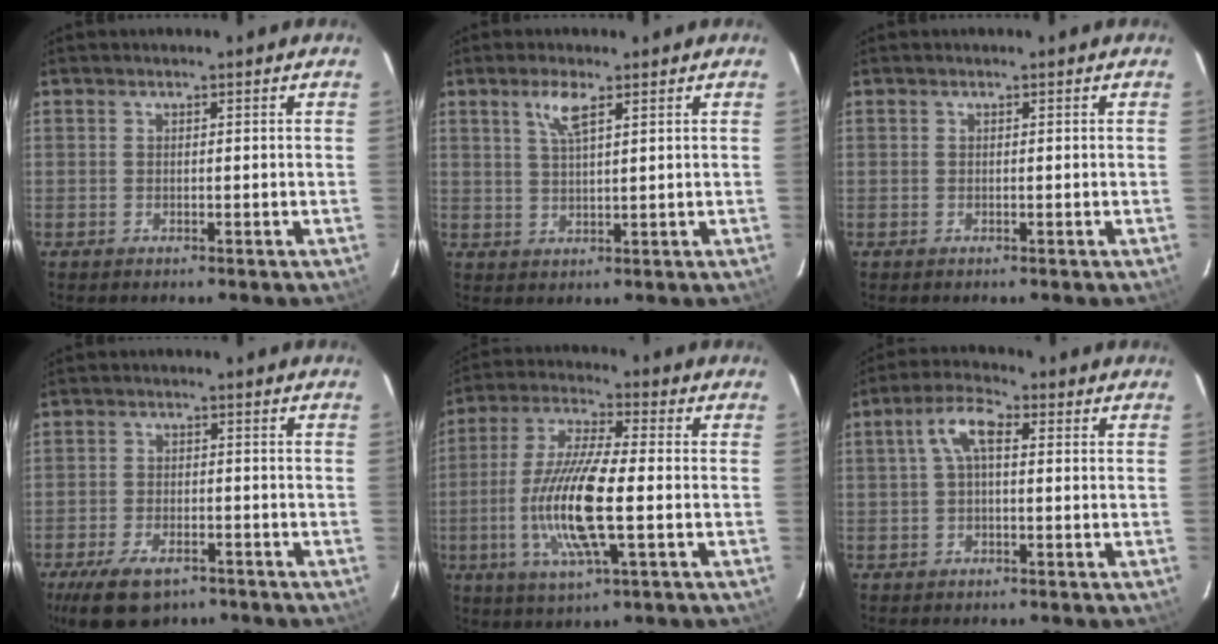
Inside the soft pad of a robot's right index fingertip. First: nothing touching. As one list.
[{"total": 4.1, "force": [2.3, 0.9, 3.3], "torque": [-0.066, 0.004, 0.046]}, {"total": 0.0}, {"total": 10.2, "force": [-6.9, 5.0, 5.7], "torque": [-0.133, -0.015, -0.115]}, {"total": 15.0, "force": [-2.9, 2.7, 14.5], "torque": [-0.297, -0.007, -0.058]}, {"total": 5.6, "force": [0.7, 2.5, 4.9], "torque": [-0.100, 0.021, 0.013]}]